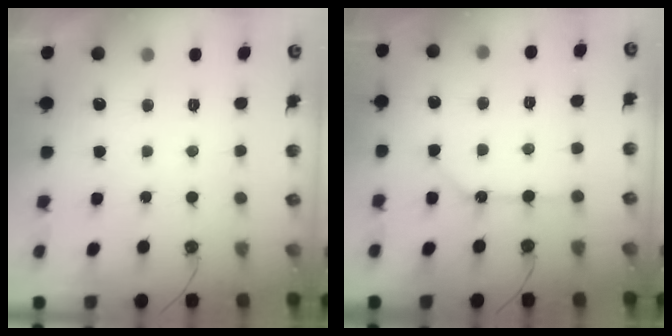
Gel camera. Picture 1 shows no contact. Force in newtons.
{"total": 10.7, "press": 10.6, "slide": 1.2}